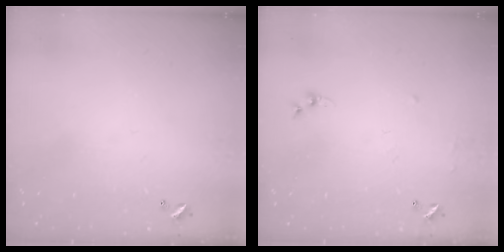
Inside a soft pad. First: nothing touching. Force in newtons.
{"total": 6.4, "press": 6.4, "slide": 0.8}